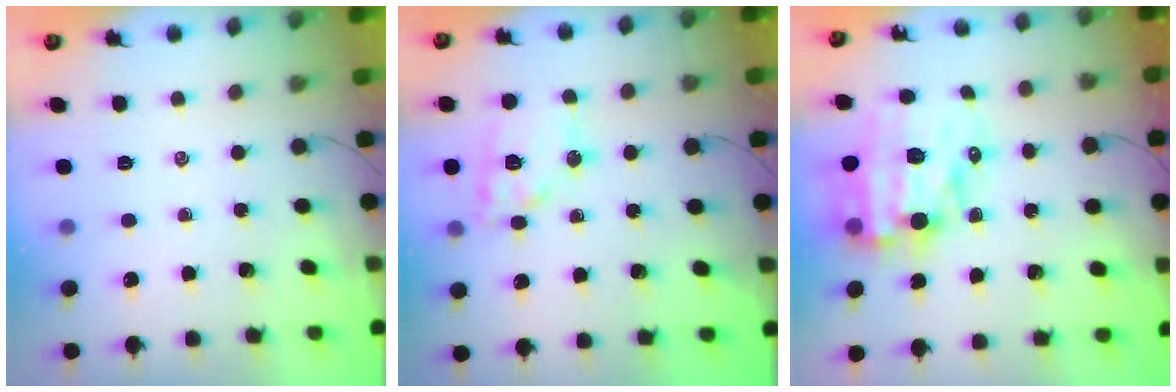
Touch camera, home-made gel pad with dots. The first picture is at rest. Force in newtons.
{"total": 14.5, "press": 14.3, "slide": 2.1}
{"total": 16.5, "press": 16.0, "slide": 4.1}